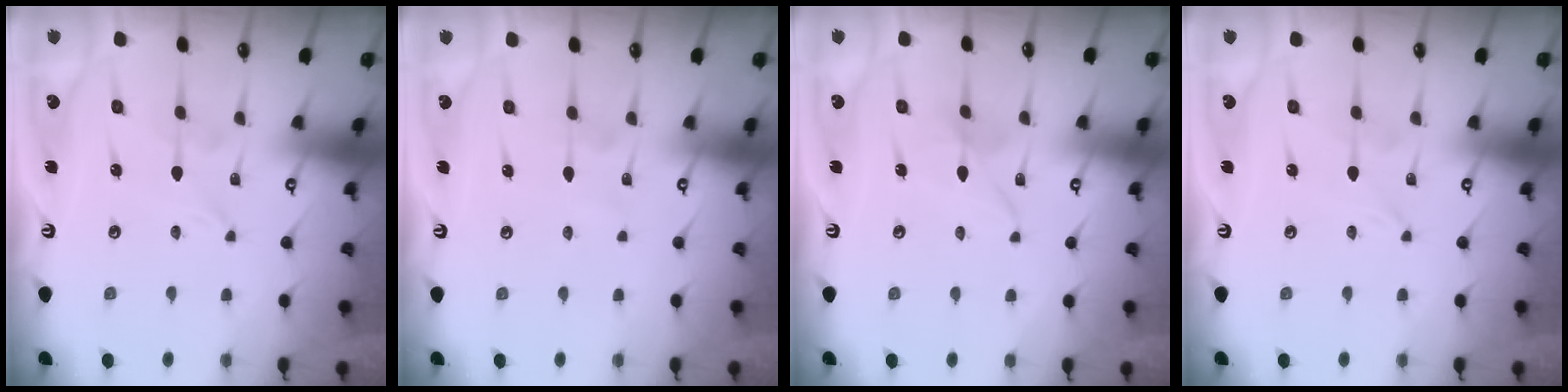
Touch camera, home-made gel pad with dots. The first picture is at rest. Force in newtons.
{"total": 2.6, "press": 2.6, "slide": 0.2}
{"total": 2.9, "press": 2.9, "slide": 0.3}
{"total": 0.0}